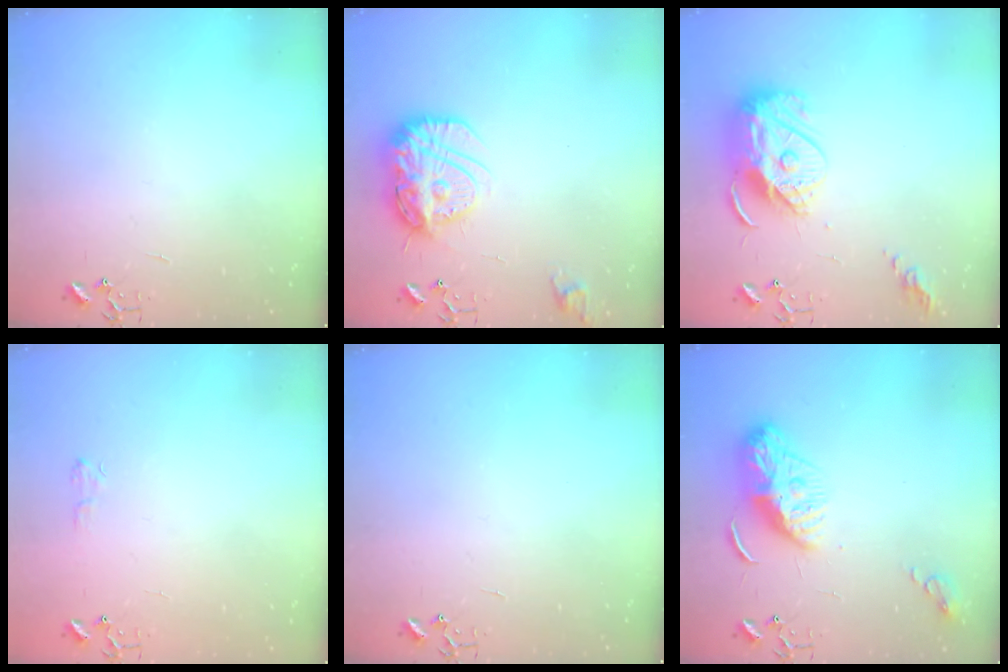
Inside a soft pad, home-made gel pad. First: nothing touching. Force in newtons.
{"total": 16.5, "press": 16.5, "slide": 1.6}
{"total": 15.1, "press": 15.0, "slide": 1.1}
{"total": 5.4, "press": 5.4, "slide": 0.6}
{"total": 0.0}
{"total": 10.0, "press": 10.0, "slide": 0.9}